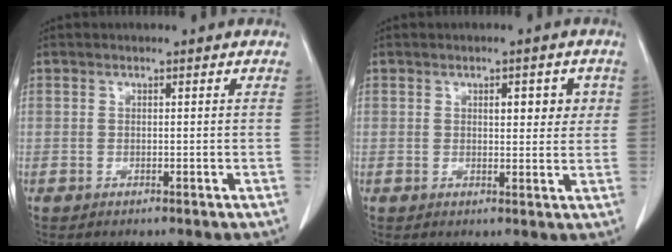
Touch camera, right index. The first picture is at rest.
{"total": 4.3, "force": [1.4, 1.8, 3.7], "torque": [-0.045, 0.005, 0.017]}